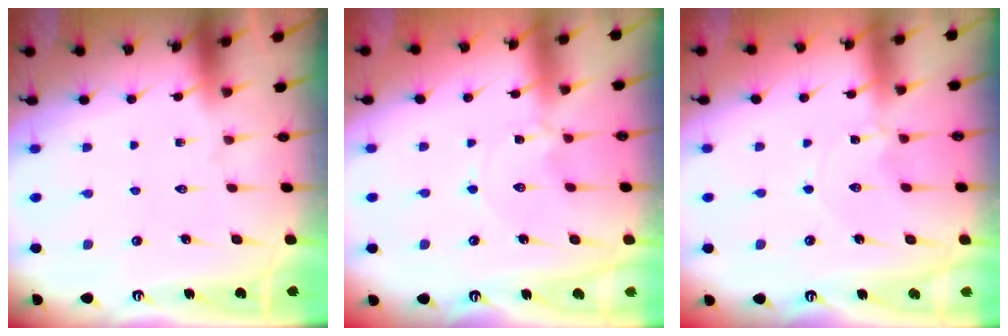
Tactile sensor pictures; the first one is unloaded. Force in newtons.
{"total": 1.2, "press": 1.1, "slide": 0.3}
{"total": 0.9, "press": 0.9, "slide": 0.2}